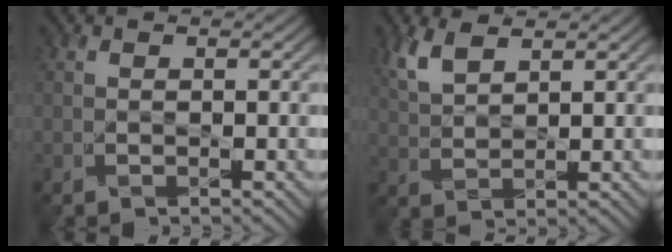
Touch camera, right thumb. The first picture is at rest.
{"total": 4.4, "force": [2.8, 1.5, 3.0], "torque": [-0.082, 0.004, 0.062]}